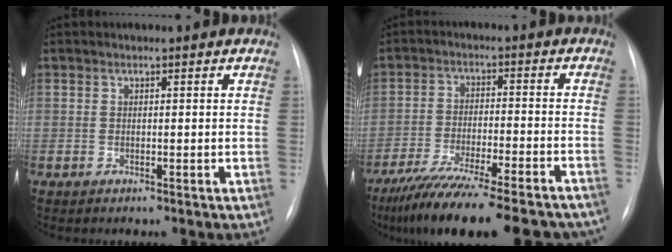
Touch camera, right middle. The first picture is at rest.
{"total": 22.9, "force": [-19.3, 3.5, 11.9], "torque": [-0.152, -0.025, -0.279]}